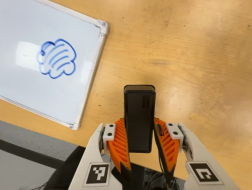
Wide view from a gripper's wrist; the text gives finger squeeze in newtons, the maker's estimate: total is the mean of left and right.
{"total": 5.8, "left": 4.2, "right": 7.4}